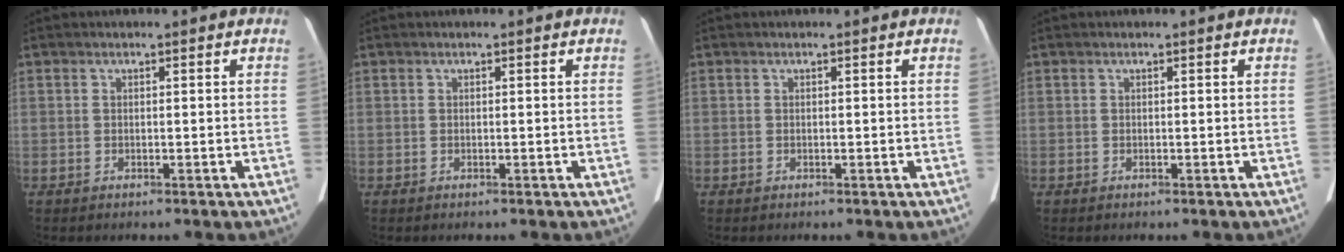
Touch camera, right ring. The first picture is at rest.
{"total": 0.0}
{"total": 0.0}
{"total": 0.0}